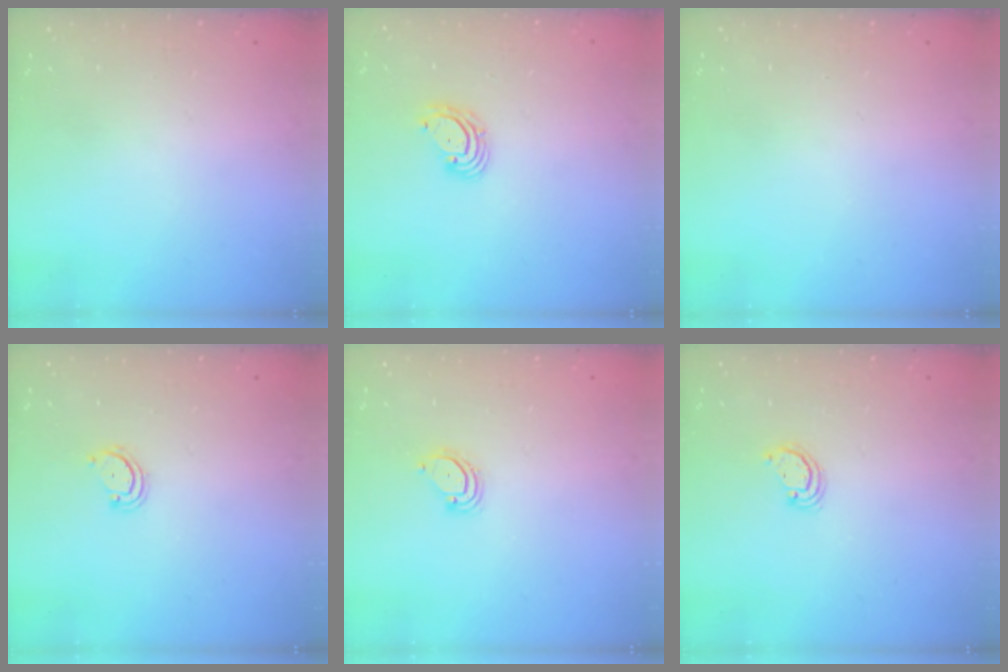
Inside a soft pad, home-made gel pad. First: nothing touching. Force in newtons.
{"total": 4.5, "press": 4.5, "slide": 0.5}
{"total": 0.0}
{"total": 2.6, "press": 2.6, "slide": 0.3}
{"total": 3.5, "press": 3.5, "slide": 0.3}
{"total": 2.5, "press": 2.5, "slide": 0.2}